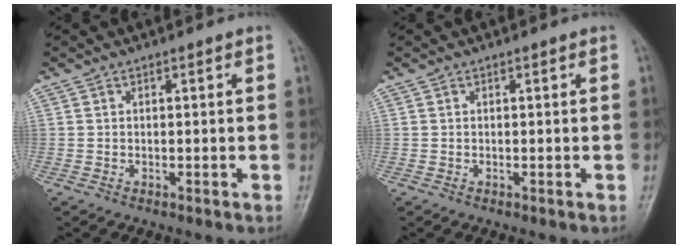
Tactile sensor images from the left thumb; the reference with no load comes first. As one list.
[{"total": 0.0}]